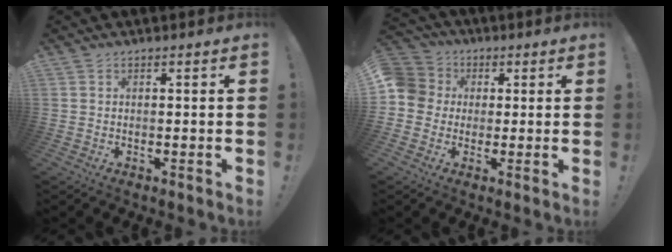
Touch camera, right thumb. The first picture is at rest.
{"total": 8.2, "force": [0.1, 7.9, 2.2], "torque": [-0.043, 0.013, 0.005]}